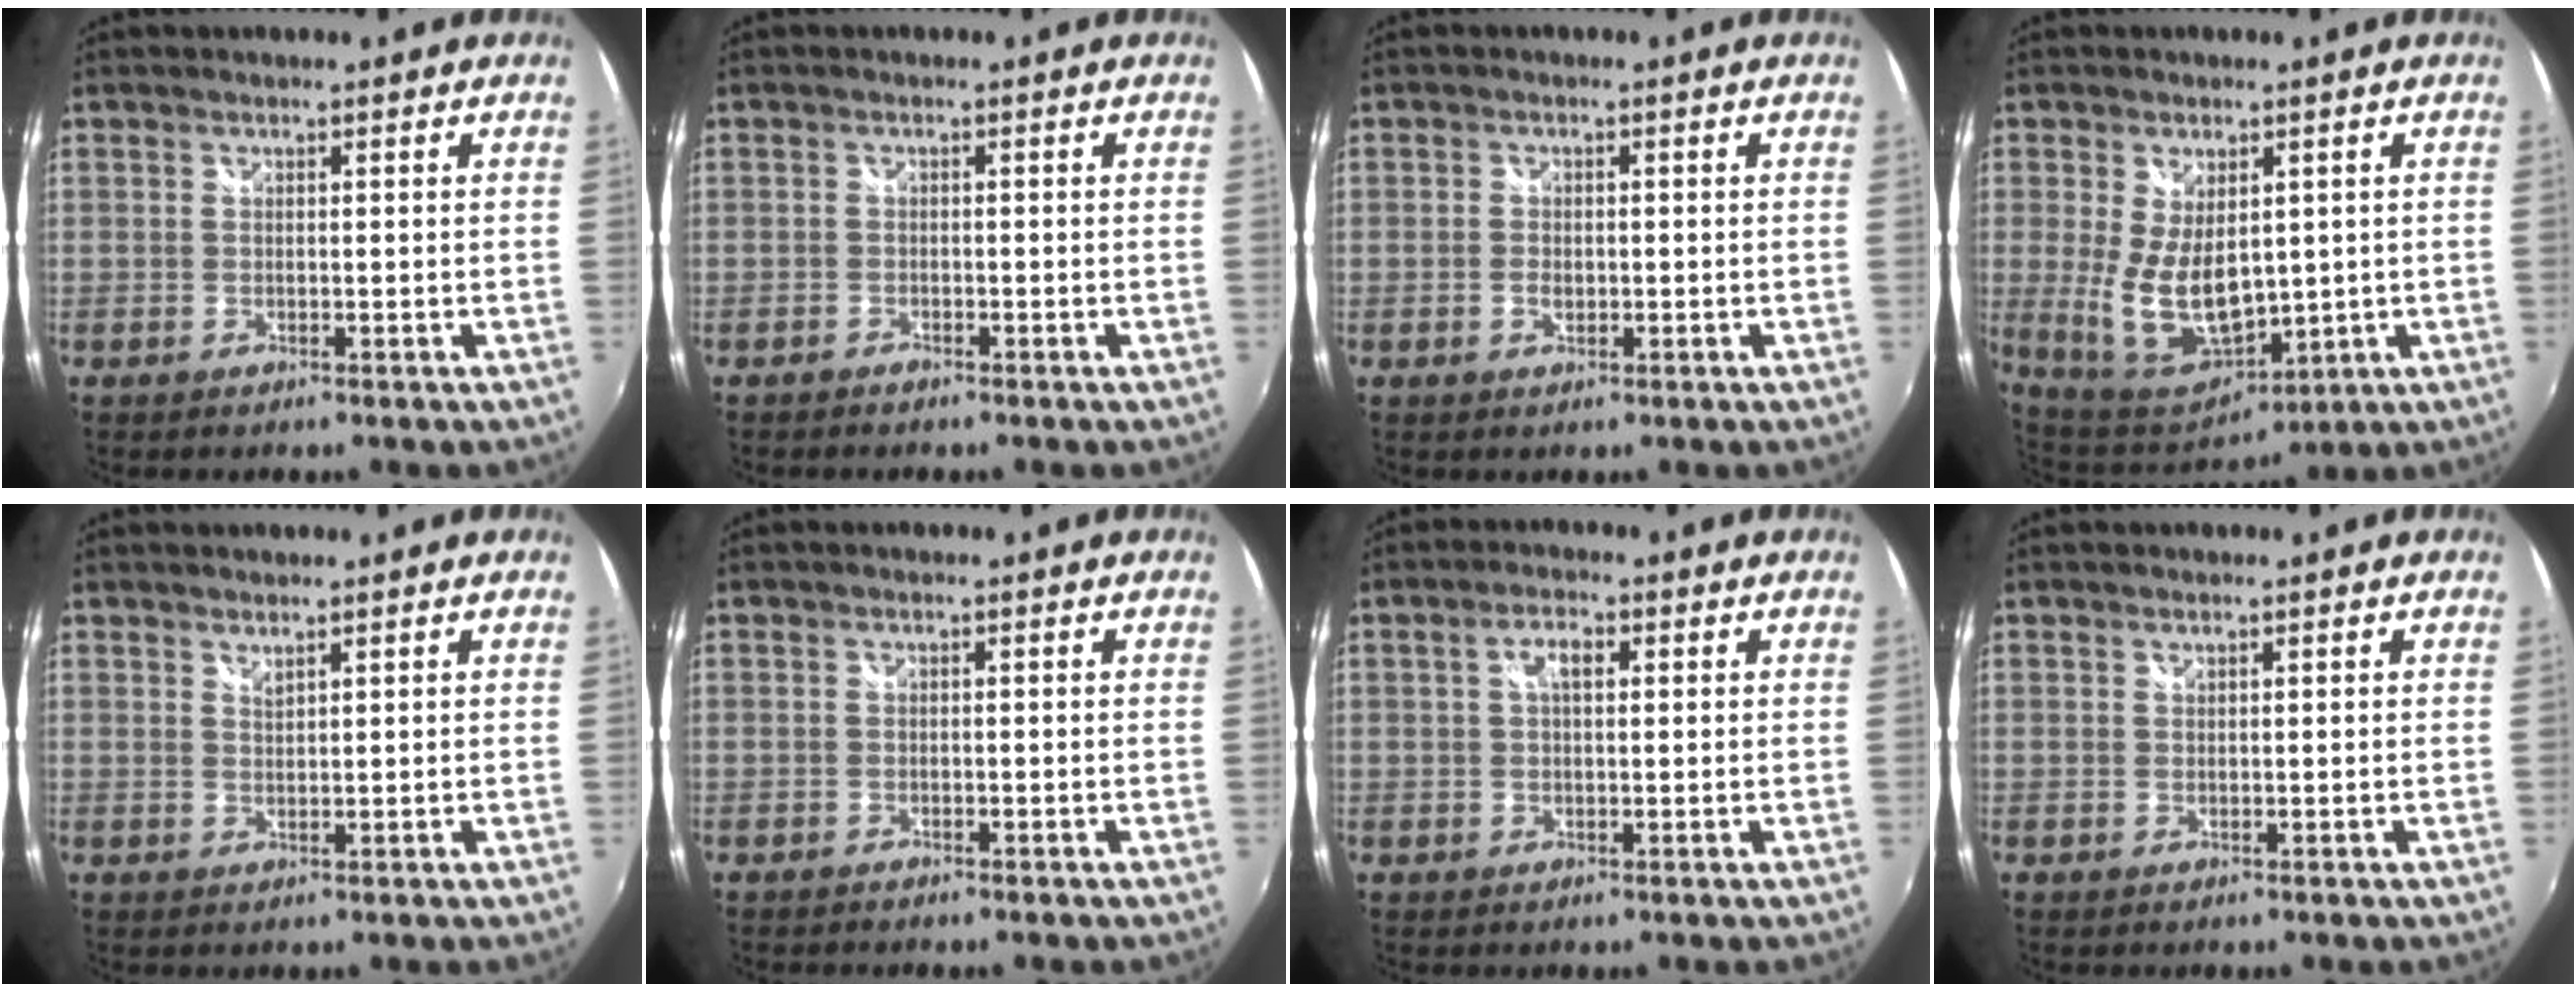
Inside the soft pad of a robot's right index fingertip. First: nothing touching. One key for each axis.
{"total": 1.3, "fx": -1.2, "fy": 0.4, "fz": 0.2, "tx": -0.013, "ty": -0.003, "tz": -0.024}
{"total": 1.8, "fx": -0.5, "fy": 1.2, "fz": 1.2, "tx": -0.022, "ty": 0.003, "tz": -0.009}
{"total": 12.7, "fx": 0.1, "fy": 7.0, "fz": 10.5, "tx": -0.217, "ty": -0.017, "tz": 0.024}
{"total": 1.0, "fx": 1.0, "fy": 0.1, "fz": 0.3, "tx": -0.004, "ty": 0.000, "tz": 0.017}
{"total": 1.0, "fx": -0.9, "fy": 0.3, "fz": 0.2, "tx": -0.008, "ty": -0.005, "tz": -0.016}
{"total": 3.0, "fx": 0.6, "fy": 1.4, "fz": 2.5, "tx": -0.047, "ty": 0.009, "tz": 0.010}
{"total": 0.0}